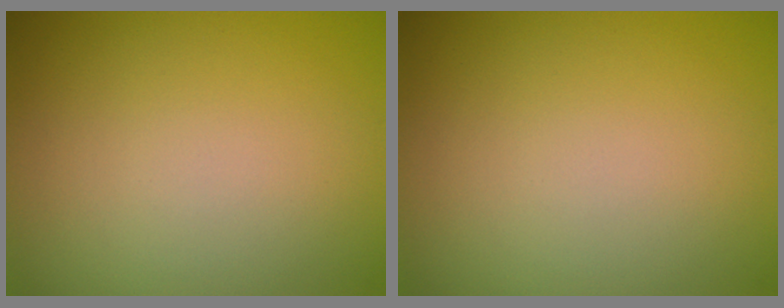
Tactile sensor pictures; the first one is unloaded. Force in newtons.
{"total": 0.0}